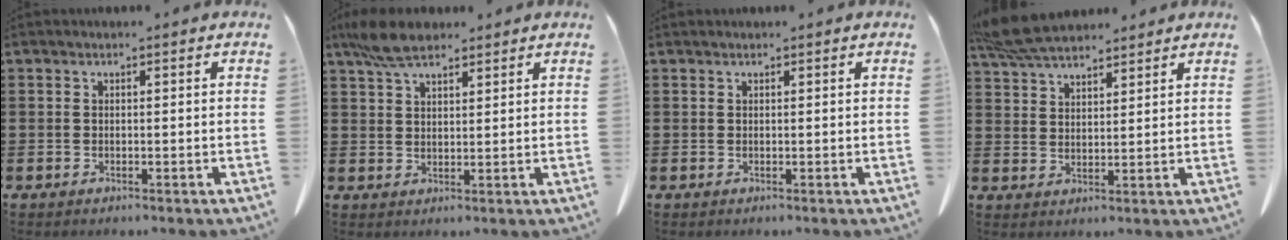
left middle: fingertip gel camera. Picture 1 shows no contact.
{"total": 6.1, "force": [4.6, 2.2, 3.4], "torque": [-0.080, -0.001, 0.088]}
{"total": 0.0}
{"total": 7.2, "force": [6.3, 1.8, 3.0], "torque": [-0.079, -0.011, 0.123]}